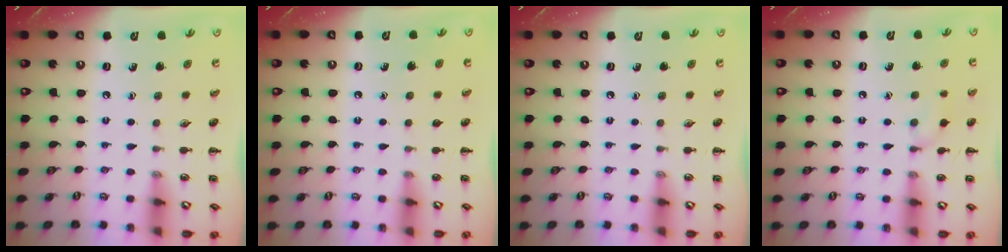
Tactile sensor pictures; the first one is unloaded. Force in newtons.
{"total": 0.6, "press": 0.6, "slide": 0.0}
{"total": 0.0}
{"total": 7.6, "press": 7.4, "slide": 1.9}